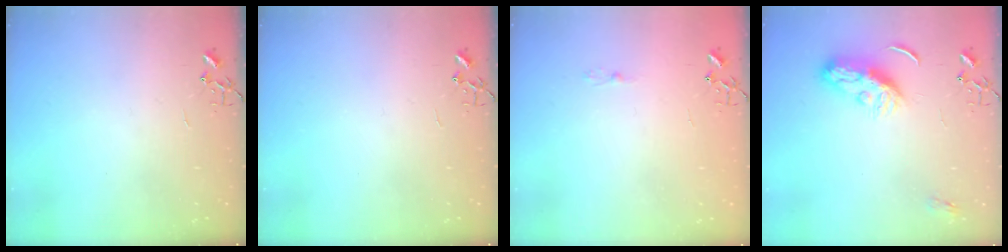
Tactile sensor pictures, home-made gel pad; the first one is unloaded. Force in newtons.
{"total": 0.0}
{"total": 2.5, "press": 2.5, "slide": 0.3}
{"total": 8.8, "press": 8.8, "slide": 0.5}